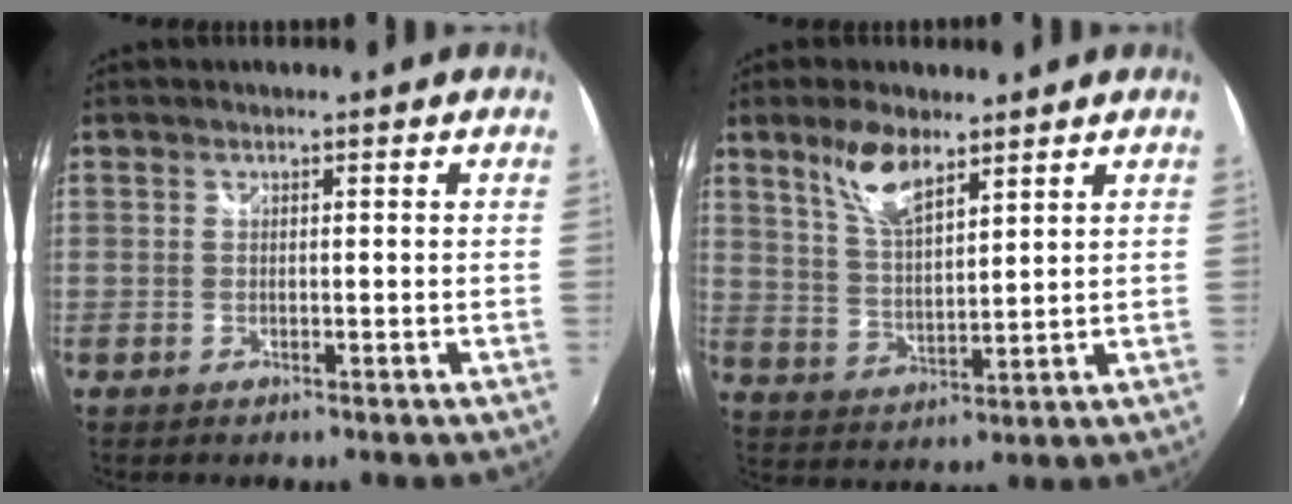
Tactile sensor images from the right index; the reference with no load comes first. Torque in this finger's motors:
{"motor_torque": [0.81, 0.80, 0.27, 0.11]}